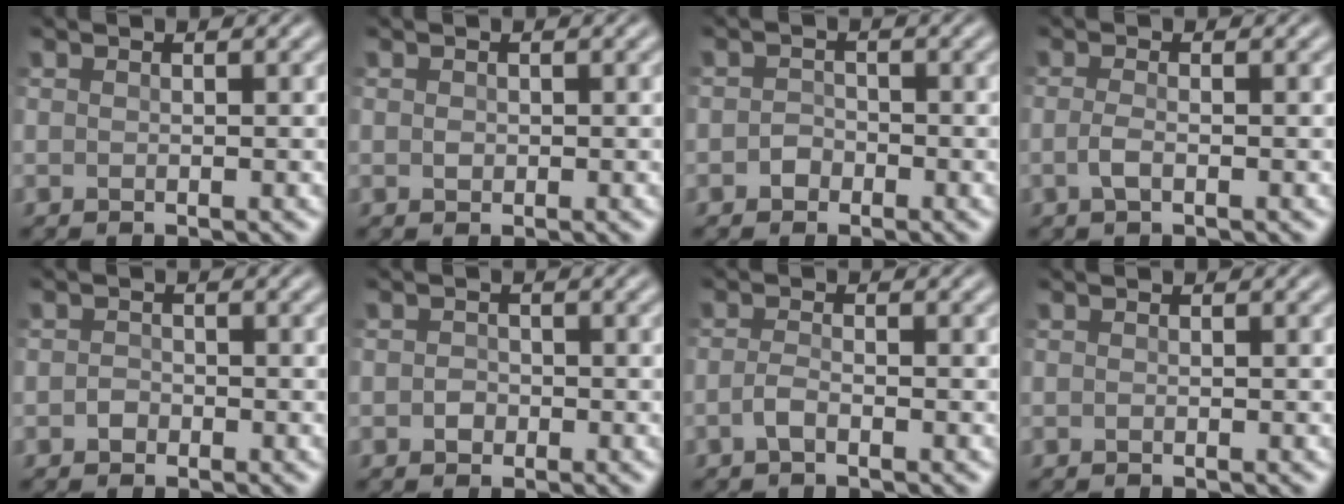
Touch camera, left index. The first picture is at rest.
{"total": 0.6, "force": [0.2, 0.5, 0.2], "torque": [-0.003, 0.003, 0.001]}
{"total": 1.1, "force": [-0.5, 1.0, 0.2], "torque": [0.002, 0.009, -0.011]}
{"total": 1.1, "force": [-0.3, 0.3, 1.0], "torque": [-0.026, 0.005, -0.009]}
{"total": 0.8, "force": [-0.4, 0.7, 0.1], "torque": [0.001, 0.005, -0.008]}
{"total": 1.0, "force": [-0.3, 0.9, 0.2], "torque": [0.001, 0.004, -0.007]}
{"total": 1.1, "force": [-0.6, 0.3, 0.9], "torque": [-0.021, 0.006, -0.015]}
{"total": 0.0}